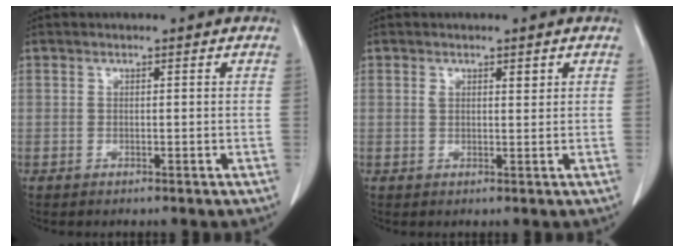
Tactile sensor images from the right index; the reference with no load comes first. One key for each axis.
{"total": 1.6, "fx": 0.9, "fy": 0.7, "fz": 1.2, "tx": -0.021, "ty": 0.002, "tz": 0.016}